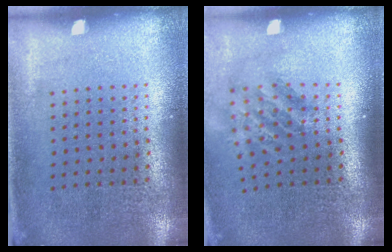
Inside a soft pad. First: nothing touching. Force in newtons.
{"total": 1.7, "press": 1.2, "slide": 1.2}